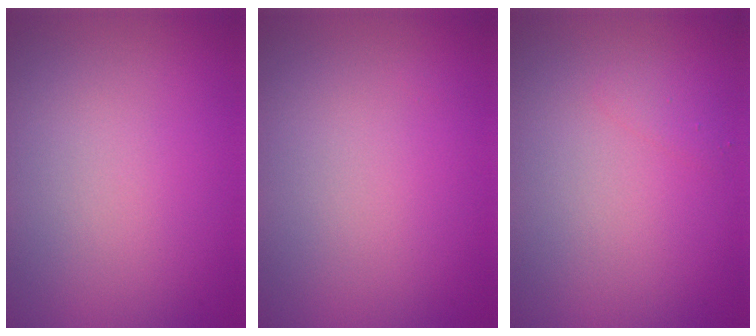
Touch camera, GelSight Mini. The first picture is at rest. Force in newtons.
{"total": 0.0}
{"total": 0.8, "press": 0.8, "slide": 0.0}